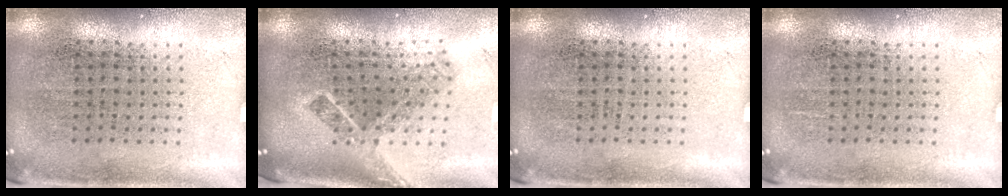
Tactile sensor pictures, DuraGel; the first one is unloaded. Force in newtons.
{"total": 2.1, "press": 1.4, "slide": 1.5}
{"total": 0.0}
{"total": 0.0}